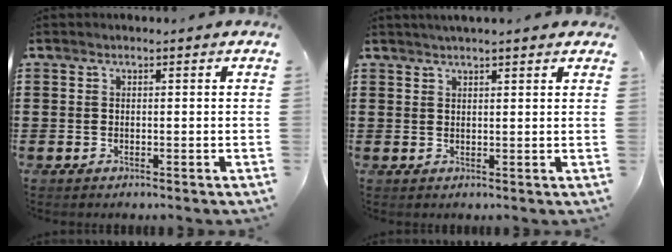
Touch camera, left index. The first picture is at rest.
{"total": 1.9, "force": [1.8, 0.1, 0.8], "torque": [-0.019, 0.004, 0.033]}